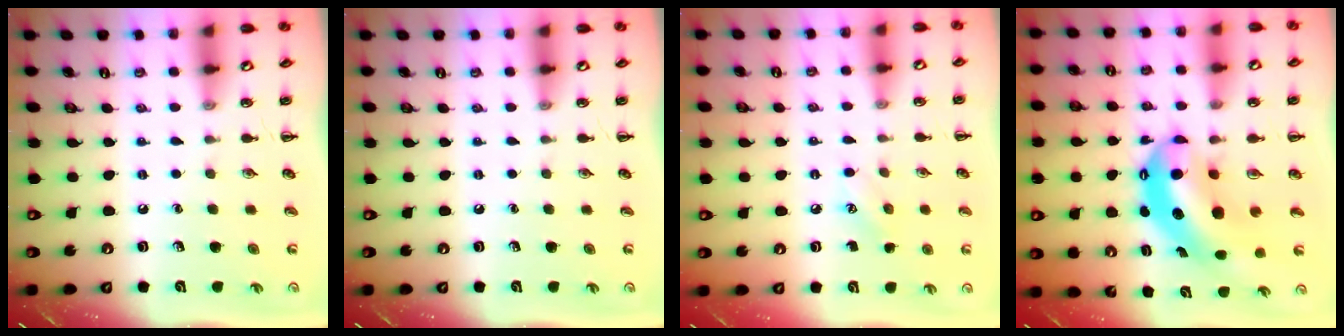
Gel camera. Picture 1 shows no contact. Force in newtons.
{"total": 0.0}
{"total": 7.3, "press": 7.1, "slide": 1.8}
{"total": 9.0, "press": 8.8, "slide": 2.1}